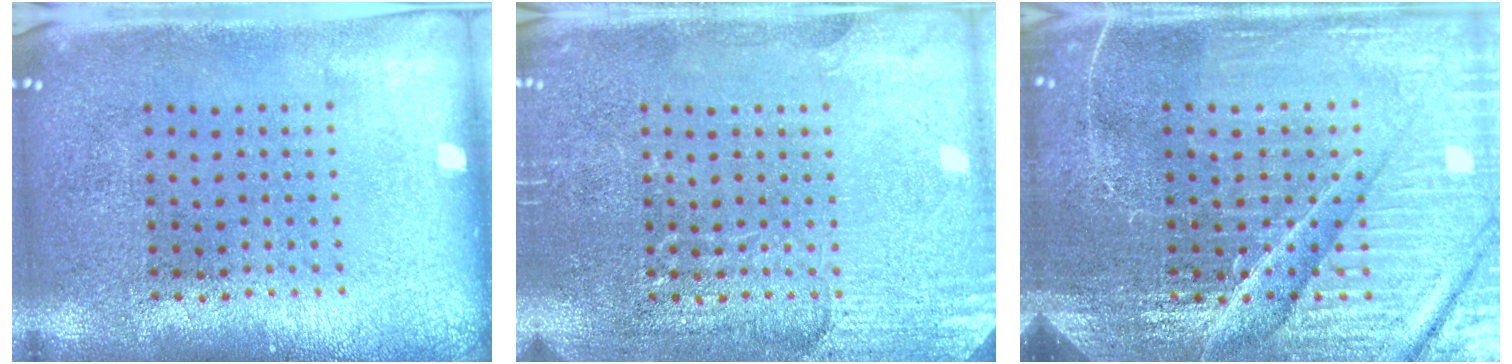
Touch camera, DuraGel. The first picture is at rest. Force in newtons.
{"total": 2.9, "press": 2.9, "slide": 0.2}
{"total": 5.9, "press": 5.3, "slide": 2.5}